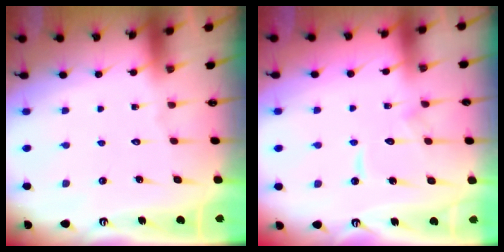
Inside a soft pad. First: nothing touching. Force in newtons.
{"total": 8.9, "press": 8.9, "slide": 0.8}